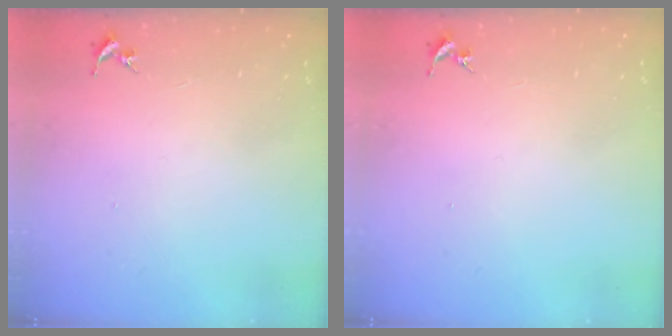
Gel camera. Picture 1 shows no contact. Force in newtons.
{"total": 0.0}